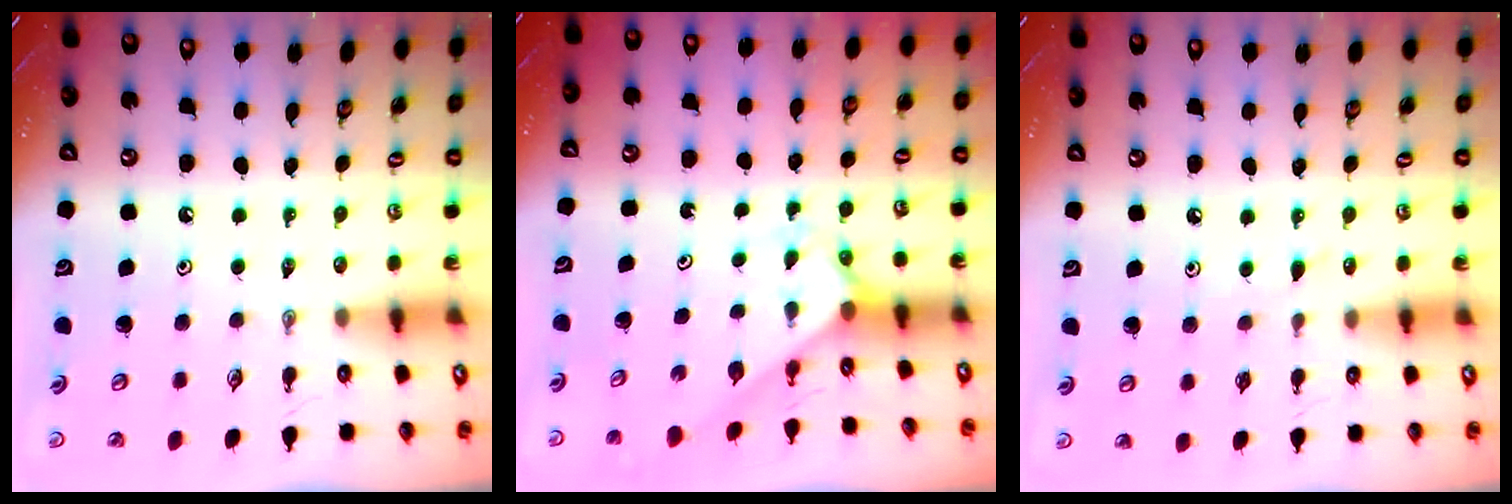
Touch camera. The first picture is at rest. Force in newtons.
{"total": 2.3, "press": 2.3, "slide": 0.1}
{"total": 4.7, "press": 4.6, "slide": 0.5}